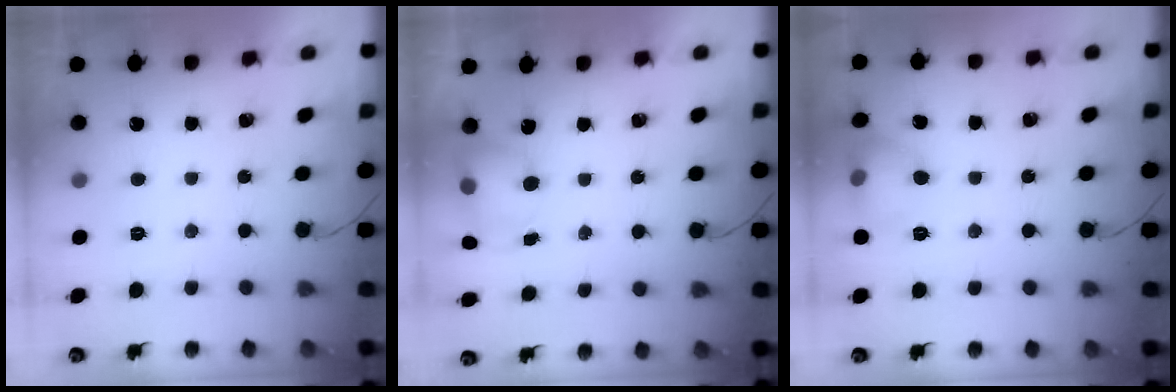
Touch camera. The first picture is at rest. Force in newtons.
{"total": 5.7, "press": 5.7, "slide": 0.3}
{"total": 11.2, "press": 9.0, "slide": 6.7}